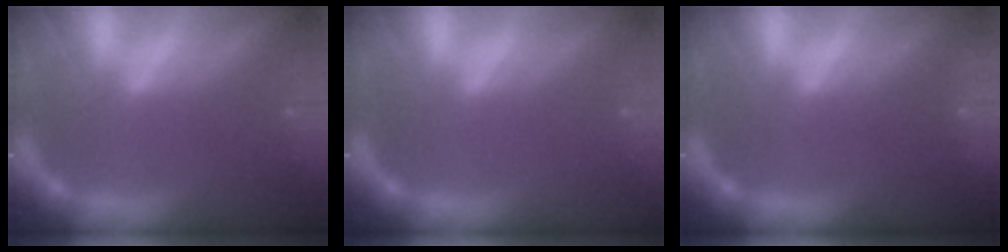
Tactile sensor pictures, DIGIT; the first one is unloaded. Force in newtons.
{"total": 0.0}
{"total": 8.5}